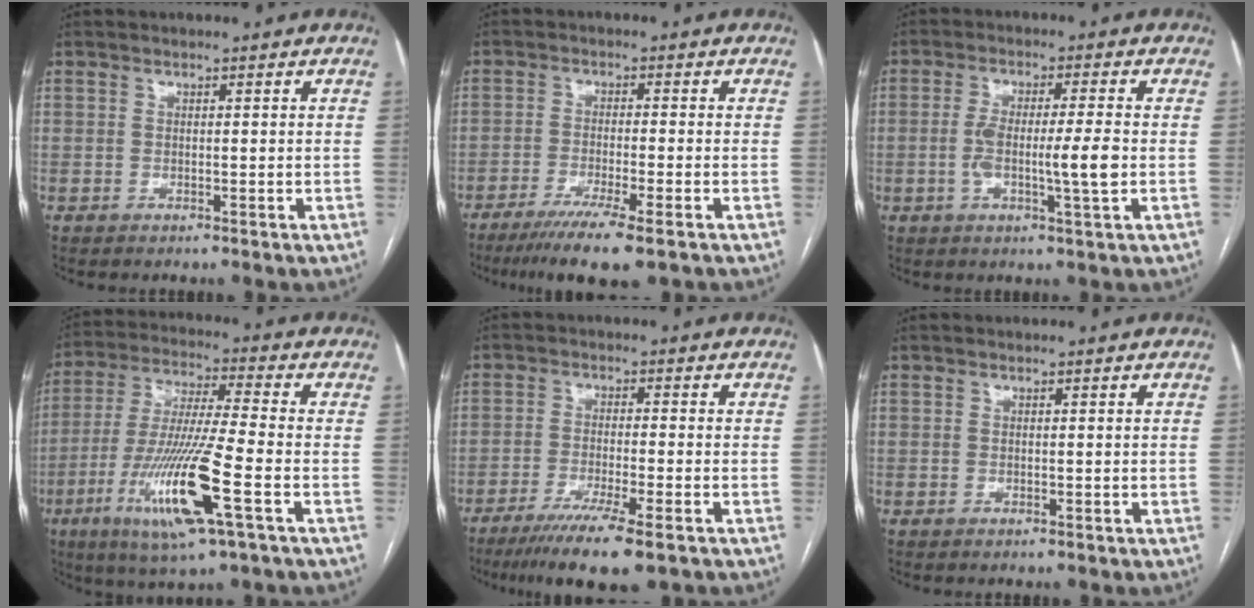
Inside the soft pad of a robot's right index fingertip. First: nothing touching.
{"total": 9.1, "force": [-6.2, 0.0, 6.7], "torque": [-0.105, -0.021, -0.095]}
{"total": 7.4, "force": [-1.1, 0.2, 7.4], "torque": [-0.135, 0.001, -0.019]}
{"total": 15.9, "force": [-5.9, 0.4, 14.8], "torque": [-0.302, -0.024, -0.110]}
{"total": 9.9, "force": [-6.7, 0.0, 7.3], "torque": [-0.115, -0.024, -0.104]}
{"total": 0.0}